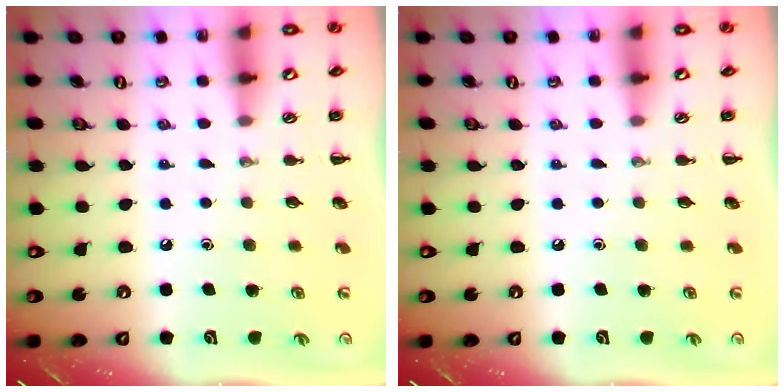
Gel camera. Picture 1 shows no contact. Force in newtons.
{"total": 0.0}